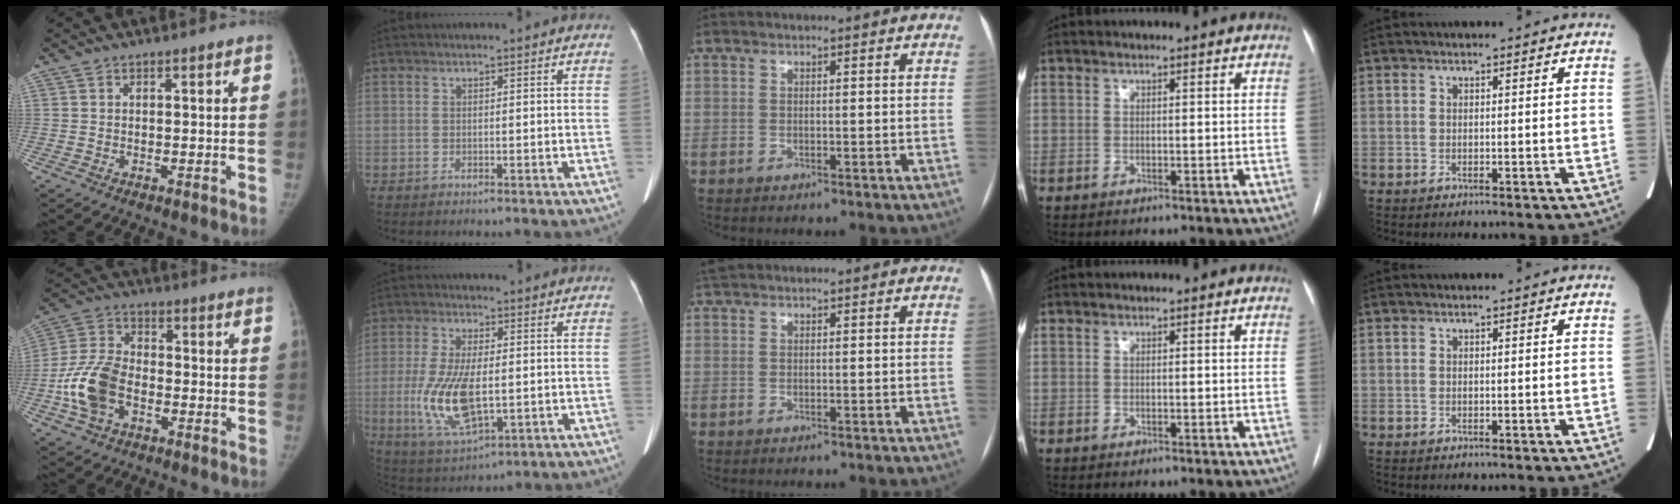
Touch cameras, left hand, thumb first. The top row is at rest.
{"thumb": {"total": 12.0, "force": [-3.8, 7.7, 8.4], "torque": [-0.170, 0.027, -0.076]}, "index": {"total": 10.7, "force": [-1.4, 3.9, 9.9], "torque": [-0.215, -0.011, -0.016]}, "middle": {"total": 1.2, "force": [1.2, 0.3, 0.3], "torque": [-0.016, 0.020, 0.027]}}